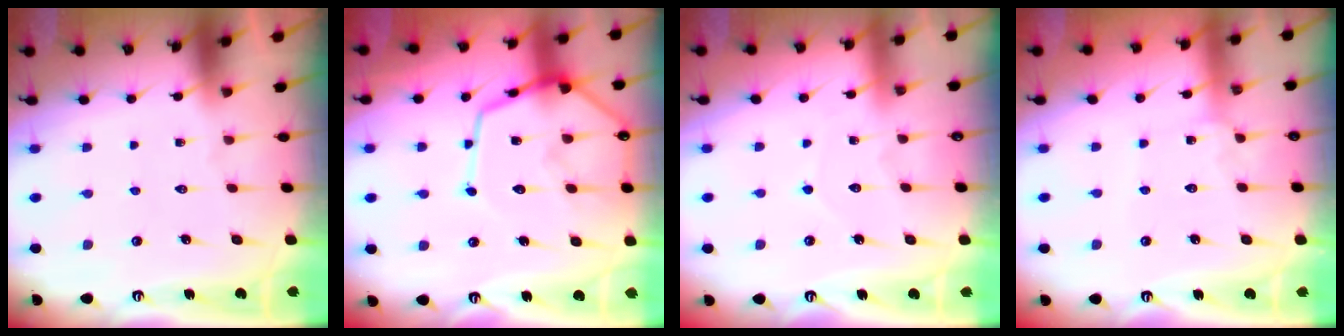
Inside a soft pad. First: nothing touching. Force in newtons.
{"total": 14.4, "press": 14.3, "slide": 1.3}
{"total": 3.2, "press": 3.2, "slide": 0.3}
{"total": 1.8, "press": 1.8, "slide": 0.2}